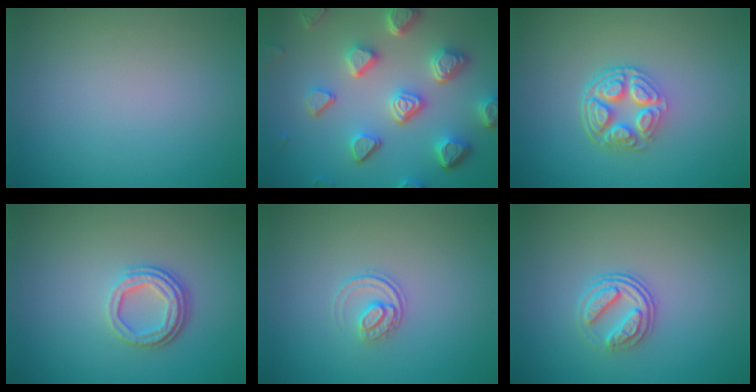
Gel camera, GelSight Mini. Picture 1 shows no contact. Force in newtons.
{"total": 7.1, "press": 5.5, "slide": 4.4}
{"total": 5.2, "press": 3.8, "slide": 3.5}
{"total": 3.3, "press": 2.4, "slide": 2.3}
{"total": 1.5, "press": 1.1, "slide": 1.1}
{"total": 2.5, "press": 1.9, "slide": 1.6}